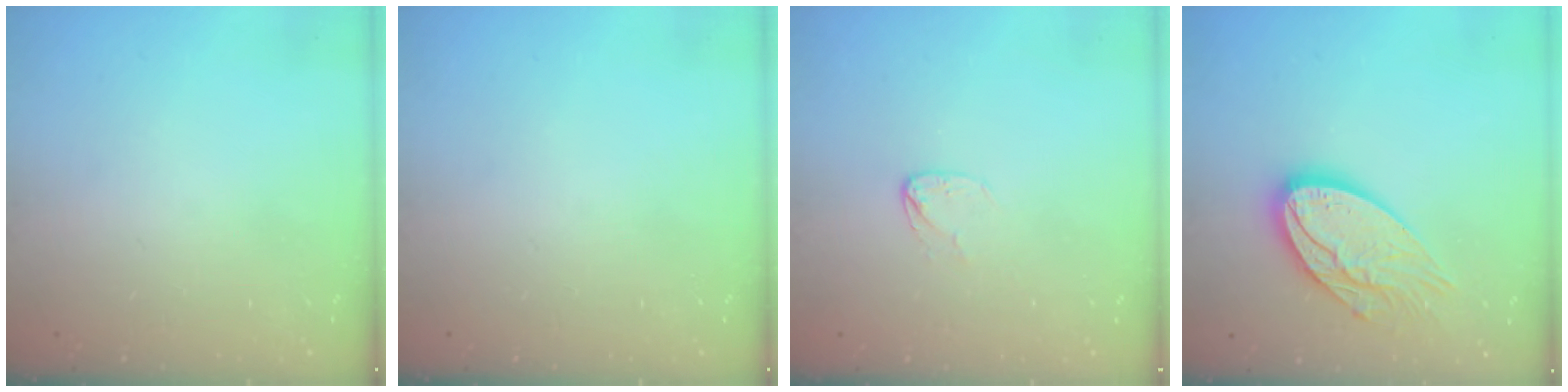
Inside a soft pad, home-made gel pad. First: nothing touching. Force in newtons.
{"total": 0.0}
{"total": 3.8, "press": 3.8, "slide": 0.4}
{"total": 14.3, "press": 14.3, "slide": 0.7}